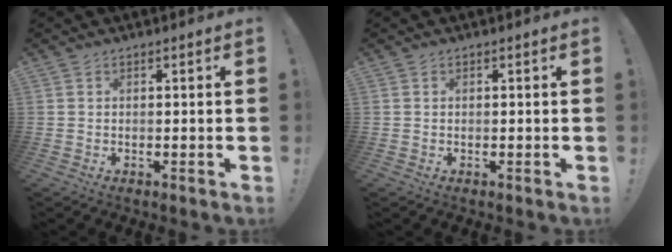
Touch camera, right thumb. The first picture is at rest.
{"total": 0.0}